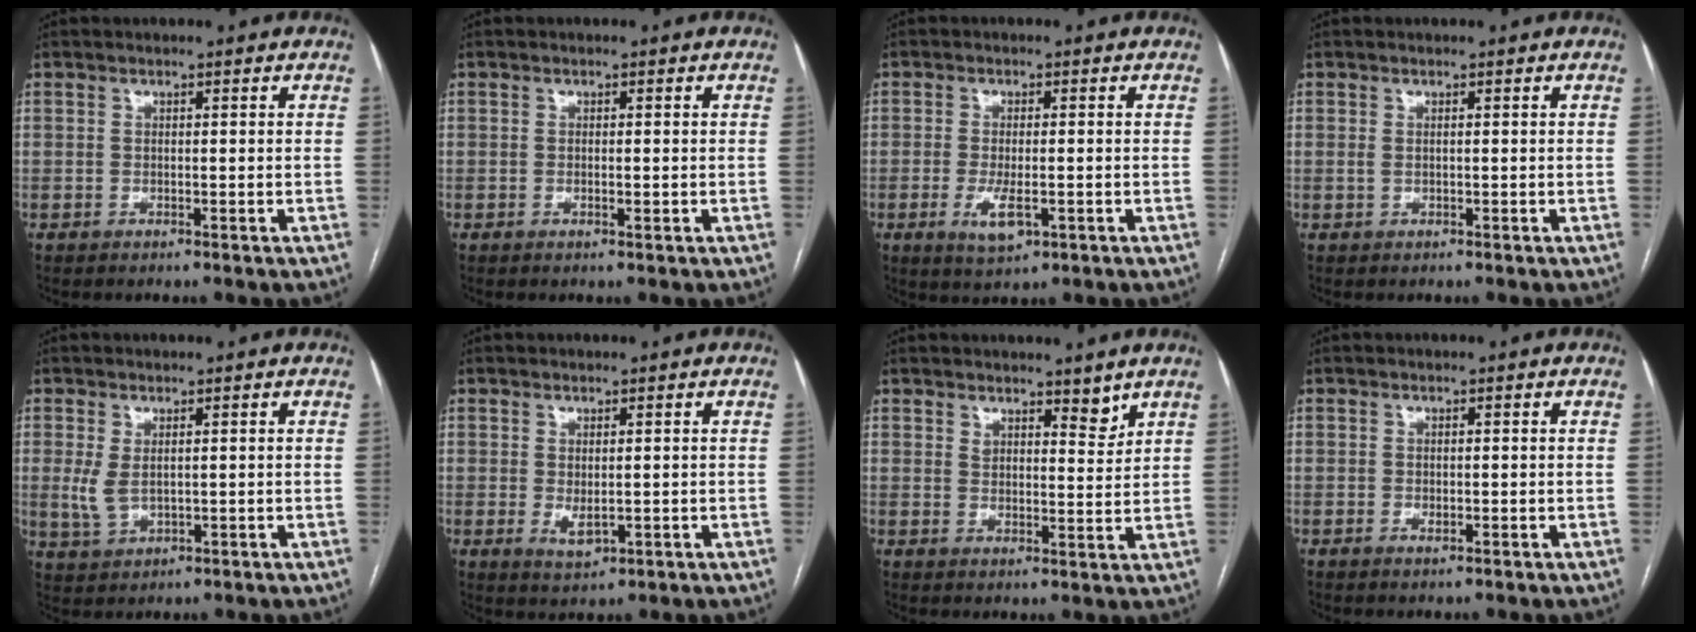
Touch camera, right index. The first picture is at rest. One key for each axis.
{"total": 0.9, "fx": -0.2, "fy": 0.1, "fz": 0.9, "tx": -0.018, "ty": -0.002, "tz": -0.001}
{"total": 4.8, "fx": -1.6, "fy": 1.5, "fz": 4.3, "tx": -0.084, "ty": -0.009, "tz": -0.021}
{"total": 0.6, "fx": 0.1, "fy": 0.3, "fz": 0.6, "tx": -0.012, "ty": 0.002, "tz": 0.003}
{"total": 3.7, "fx": 0.4, "fy": 1.9, "fz": 3.1, "tx": -0.074, "ty": -0.001, "tz": 0.018}
{"total": 2.9, "fx": -0.3, "fy": 1.4, "fz": 2.5, "tx": -0.044, "ty": -0.009, "tz": 0.005}
{"total": 4.1, "fx": 3.4, "fy": 1.5, "fz": 1.7, "tx": -0.024, "ty": -0.010, "tz": 0.053}
{"total": 0.7, "fx": -0.4, "fy": 0.4, "fz": 0.4, "tx": -0.006, "ty": 0.001, "tz": -0.005}